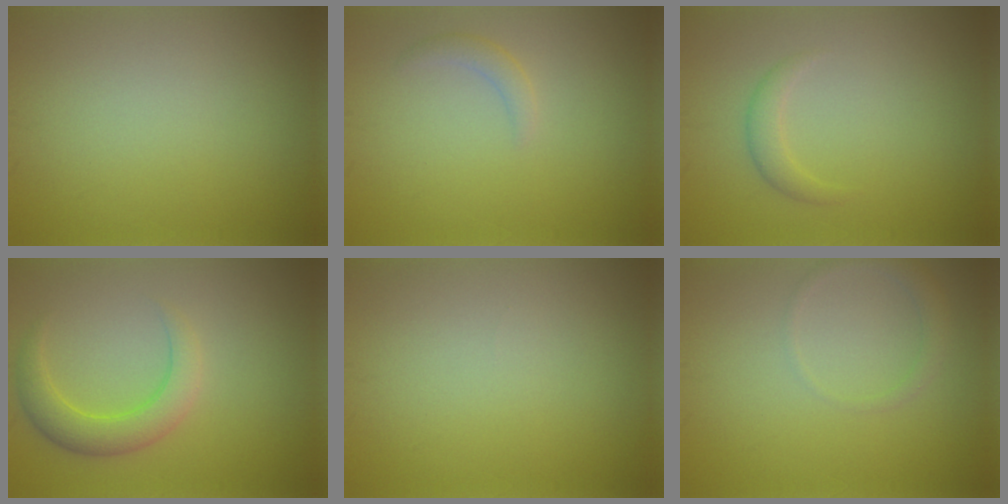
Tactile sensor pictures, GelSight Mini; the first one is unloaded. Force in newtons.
{"total": 1.3, "press": 1.3, "slide": 0.1}
{"total": 1.4, "press": 1.4, "slide": 0.1}
{"total": 3.8, "press": 3.8, "slide": 0.2}
{"total": 0.0}
{"total": 1.4, "press": 1.4, "slide": 0.0}